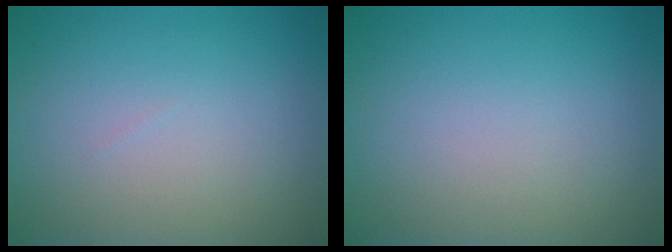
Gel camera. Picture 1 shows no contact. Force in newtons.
{"total": 0.0}